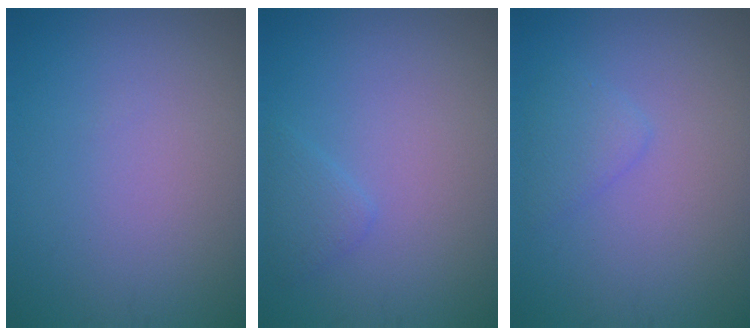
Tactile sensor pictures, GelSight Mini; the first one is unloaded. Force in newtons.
{"total": 1.3, "press": 1.3, "slide": 0.1}
{"total": 1.6, "press": 1.6, "slide": 0.1}